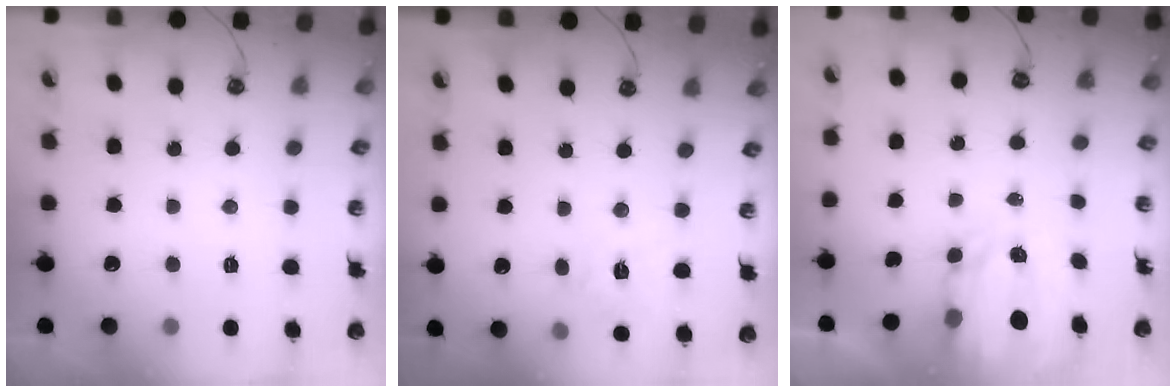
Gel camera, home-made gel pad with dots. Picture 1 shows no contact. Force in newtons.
{"total": 6.8, "press": 6.8, "slide": 0.5}
{"total": 3.9, "press": 3.9, "slide": 0.3}